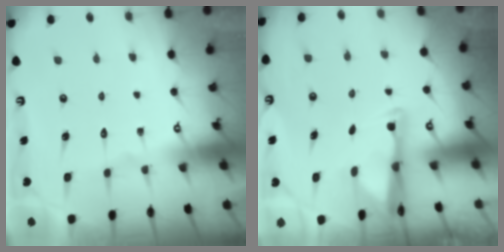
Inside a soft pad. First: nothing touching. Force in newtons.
{"total": 2.7, "press": 2.7, "slide": 0.4}